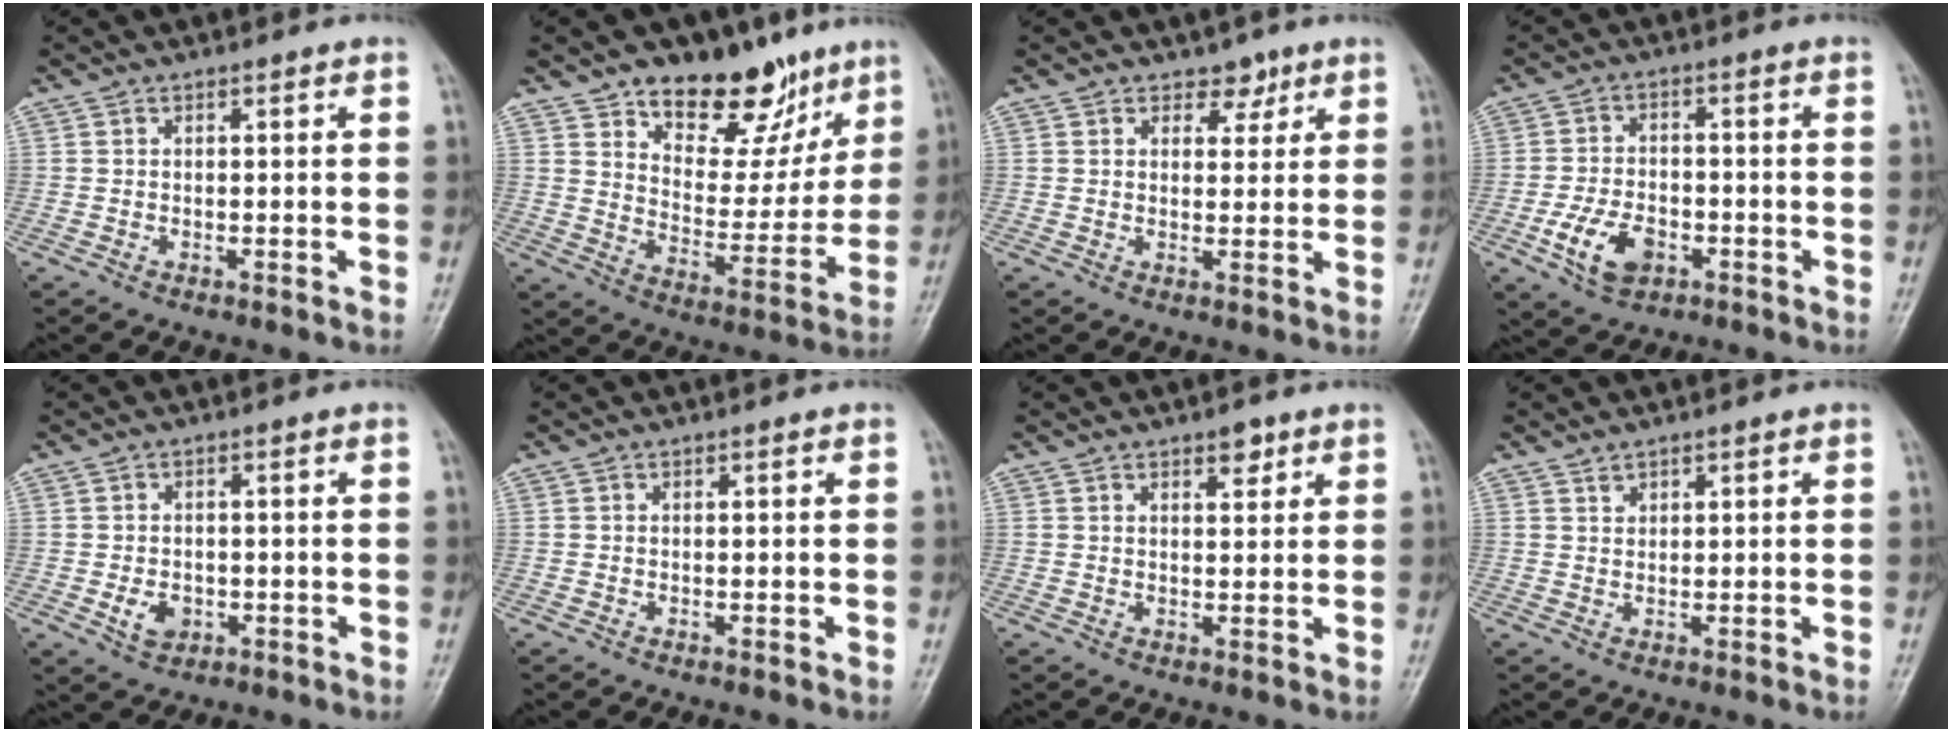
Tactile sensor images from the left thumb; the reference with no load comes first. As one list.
[{"total": 18.2, "force": [11.8, 10.0, 9.5], "torque": [-0.068, -0.068, 0.185]}, {"total": 3.2, "force": [2.2, 2.1, 1.0], "torque": [0.010, -0.012, 0.030]}, {"total": 8.3, "force": [-3.5, 5.1, 5.5], "torque": [-0.093, 0.015, -0.061]}, {"total": 3.9, "force": [-1.1, 2.9, 2.3], "torque": [-0.027, 0.002, -0.012]}, {"total": 0.0}, {"total": 3.0, "force": [1.9, 1.4, 1.8], "torque": [-0.014, -0.010, 0.028]}, {"total": 1.3, "force": [1.1, 0.6, 0.3], "torque": [0.005, -0.008, 0.020]}]